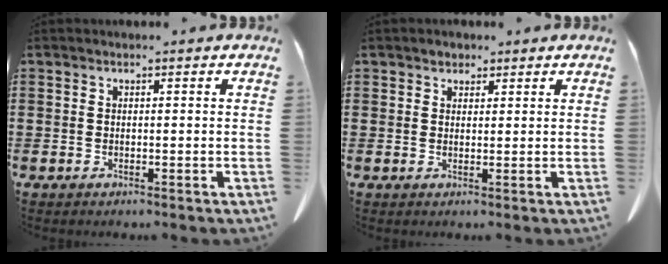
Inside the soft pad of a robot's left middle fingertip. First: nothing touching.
{"total": 1.5, "force": [1.2, 0.8, 0.1], "torque": [0.002, 0.003, 0.021]}